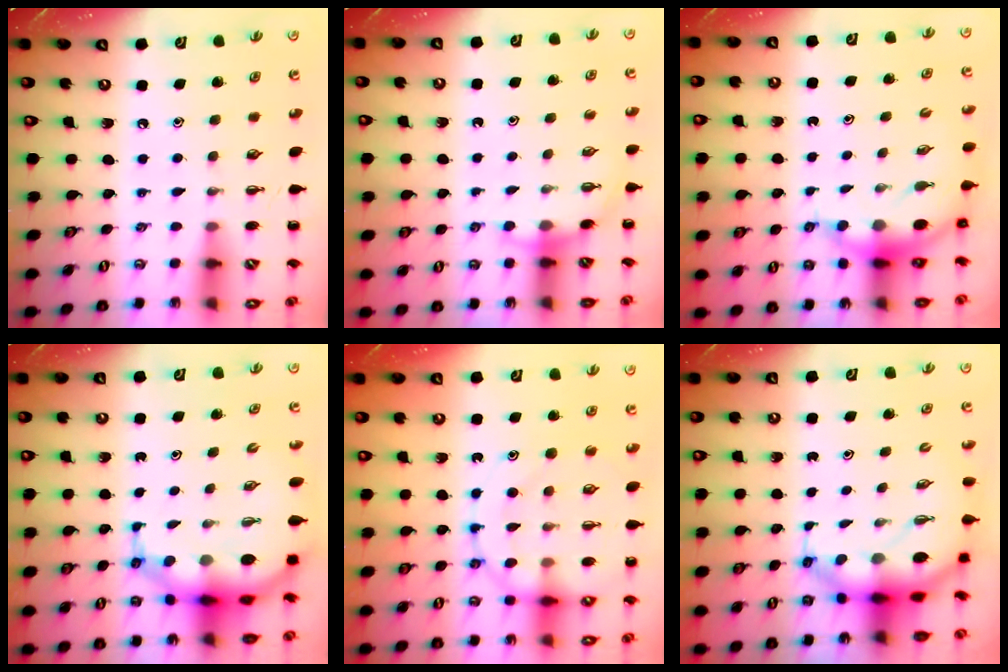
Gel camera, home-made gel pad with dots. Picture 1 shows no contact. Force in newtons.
{"total": 3.7, "press": 3.6, "slide": 0.9}
{"total": 5.7, "press": 5.5, "slide": 1.5}
{"total": 9.4, "press": 9.0, "slide": 2.8}
{"total": 15.7, "press": 15.6, "slide": 1.6}
{"total": 7.4, "press": 7.1, "slide": 2.3}